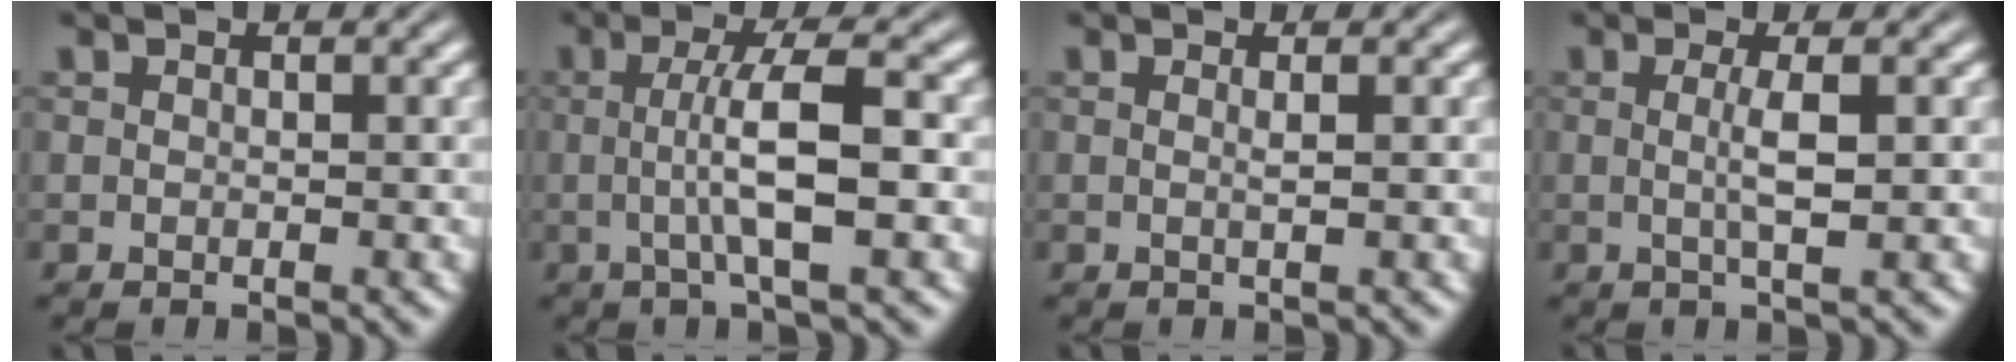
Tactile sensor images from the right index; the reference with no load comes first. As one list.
[{"total": 4.5, "force": [0.1, -0.3, 4.5], "torque": [-0.074, -0.002, 0.004]}, {"total": 1.0, "force": [-0.1, -0.7, 0.7], "torque": [-0.013, -0.005, 0.000]}, {"total": 2.3, "force": [0.0, -1.1, 2.0], "torque": [-0.033, -0.007, 0.006]}]